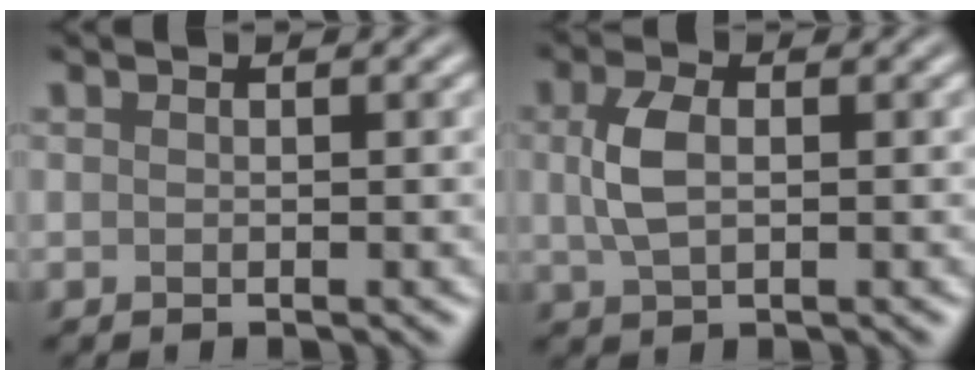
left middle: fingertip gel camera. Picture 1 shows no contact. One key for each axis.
{"total": 3.2, "fx": 0.4, "fy": 1.9, "fz": 2.5, "tx": -0.061, "ty": 0.002, "tz": 0.008}